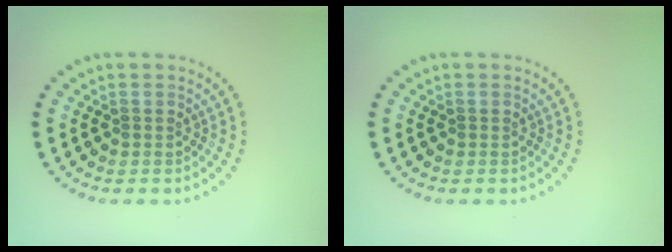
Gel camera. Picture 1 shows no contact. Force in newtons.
{"total": 0.0}